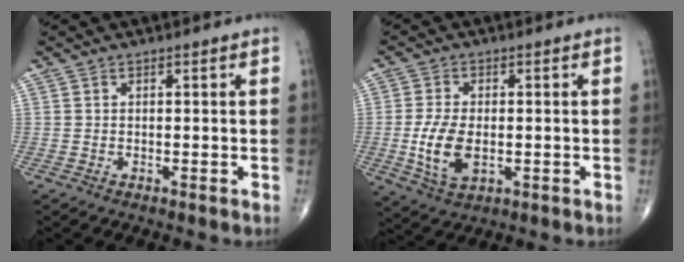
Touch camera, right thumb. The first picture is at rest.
{"total": 8.4, "force": [-1.1, 4.7, 6.9], "torque": [-0.134, -0.008, -0.016]}